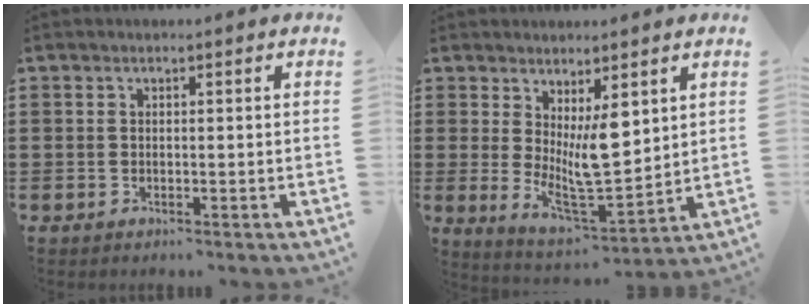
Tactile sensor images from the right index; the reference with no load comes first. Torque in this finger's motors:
{"motor_torque": [1.75, 0.39, 0.36, 0.21]}